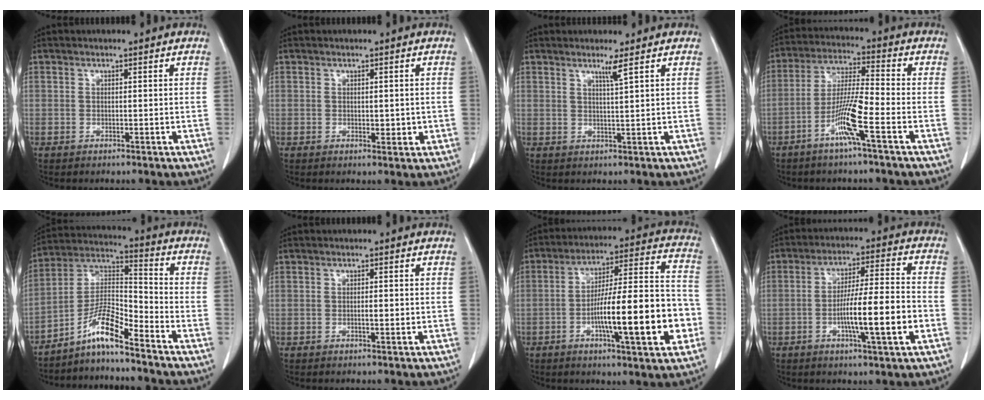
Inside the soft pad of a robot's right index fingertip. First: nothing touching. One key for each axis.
{"total": 2.0, "fx": -0.1, "fy": 1.2, "fz": 1.7, "tx": -0.020, "ty": -0.003, "tz": 0.003}
{"total": 2.2, "fx": 1.4, "fy": -0.8, "fz": 1.5, "tx": -0.032, "ty": -0.011, "tz": 0.028}
{"total": 9.0, "fx": -4.3, "fy": -0.3, "fz": 7.9, "tx": -0.156, "ty": -0.002, "tz": -0.086}
{"total": 8.6, "fx": -6.5, "fy": 0.6, "fz": 5.6, "tx": -0.115, "ty": 0.015, "tz": -0.125}
{"total": 1.3, "fx": -0.2, "fy": 0.3, "fz": 1.2, "tx": -0.022, "ty": 0.000, "tz": -0.003}
{"total": 18.8, "fx": -5.3, "fy": 2.6, "fz": 17.8, "tx": -0.267, "ty": 0.017, "tz": -0.077}
{"total": 12.1, "fx": -3.5, "fy": 0.4, "fz": 11.5, "tx": -0.194, "ty": 0.001, "tz": -0.060}